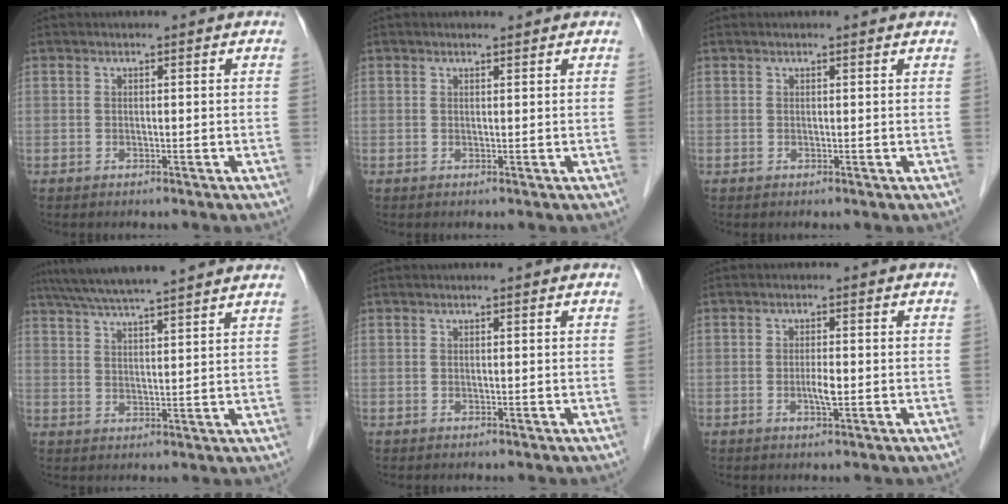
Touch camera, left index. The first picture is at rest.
{"total": 0.7, "force": [0.6, 0.2, 0.2], "torque": [-0.014, 0.000, 0.010]}
{"total": 1.6, "force": [1.5, 0.1, 0.5], "torque": [-0.015, 0.012, 0.016]}
{"total": 16.2, "force": [14.1, 0.6, 7.9], "torque": [-0.137, 0.042, 0.202]}
{"total": 0.7, "force": [0.7, 0.0, 0.2], "torque": [-0.009, 0.007, 0.010]}
{"total": 2.2, "force": [-0.4, 0.3, 2.1], "torque": [-0.043, -0.002, -0.006]}